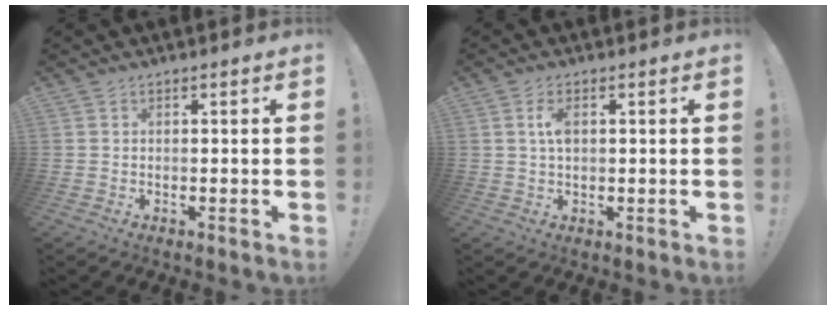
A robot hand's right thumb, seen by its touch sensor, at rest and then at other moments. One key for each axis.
{"total": 3.9, "fx": 0.8, "fy": 2.1, "fz": 3.2, "tx": -0.050, "ty": 0.001, "tz": 0.009}